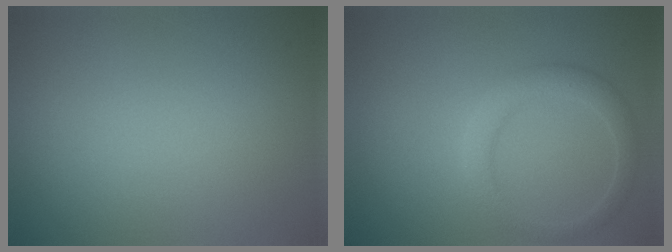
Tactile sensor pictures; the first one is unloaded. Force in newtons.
{"total": 2.5, "press": 2.5, "slide": 0.0}